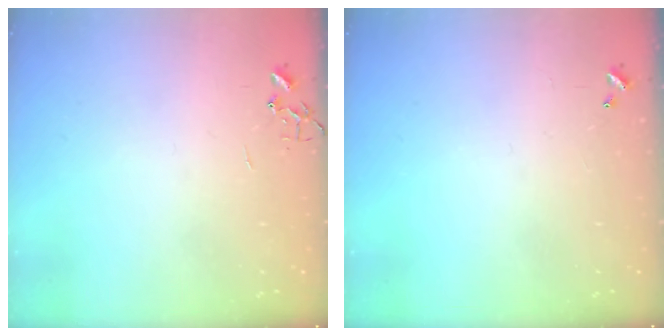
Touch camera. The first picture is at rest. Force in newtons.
{"total": 0.0}